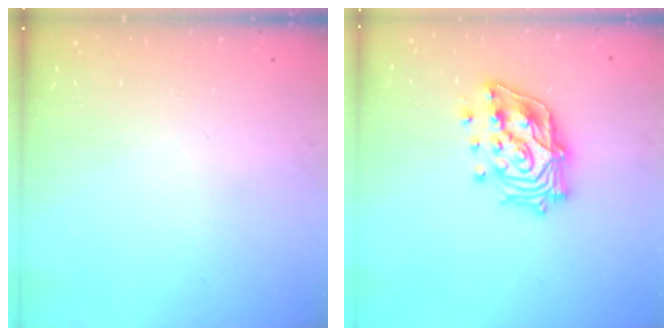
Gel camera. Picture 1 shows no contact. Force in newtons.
{"total": 18.3, "press": 18.1, "slide": 2.4}